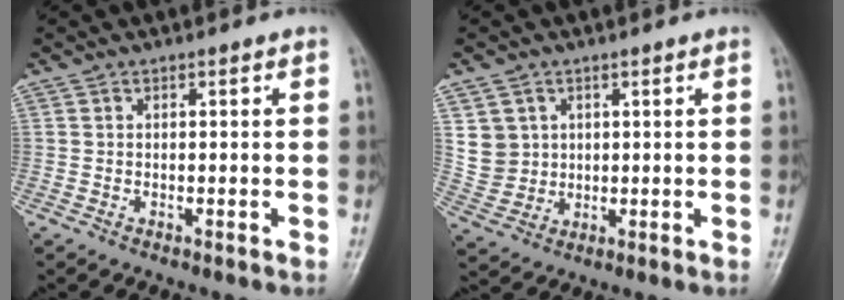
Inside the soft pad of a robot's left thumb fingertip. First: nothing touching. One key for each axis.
{"total": 5.8, "fx": 2.1, "fy": 5.3, "fz": 1.3, "tx": -0.003, "ty": -0.012, "tz": 0.049}